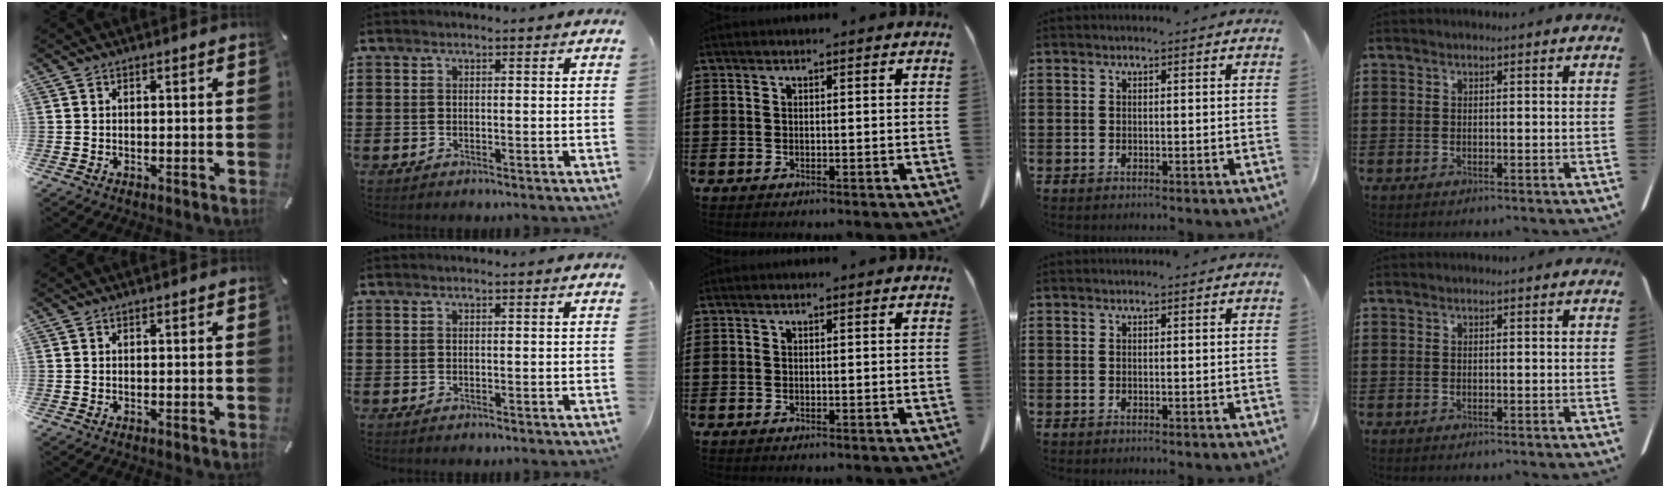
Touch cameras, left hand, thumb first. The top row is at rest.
{}